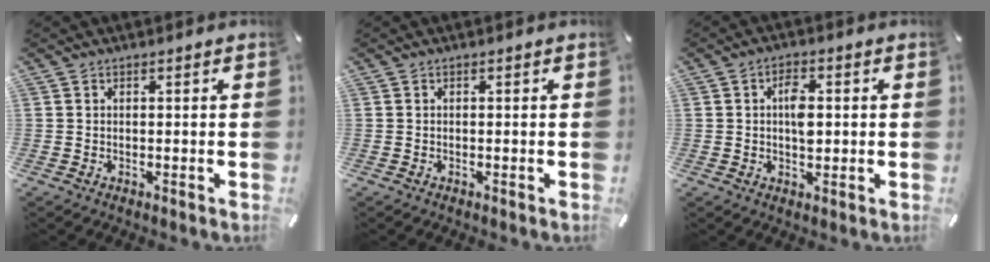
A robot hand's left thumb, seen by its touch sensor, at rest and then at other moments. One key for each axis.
{"total": 0.0}
{"total": 5.2, "fx": 0.4, "fy": 3.0, "fz": 4.3, "tx": -0.061, "ty": -0.001, "tz": 0.001}